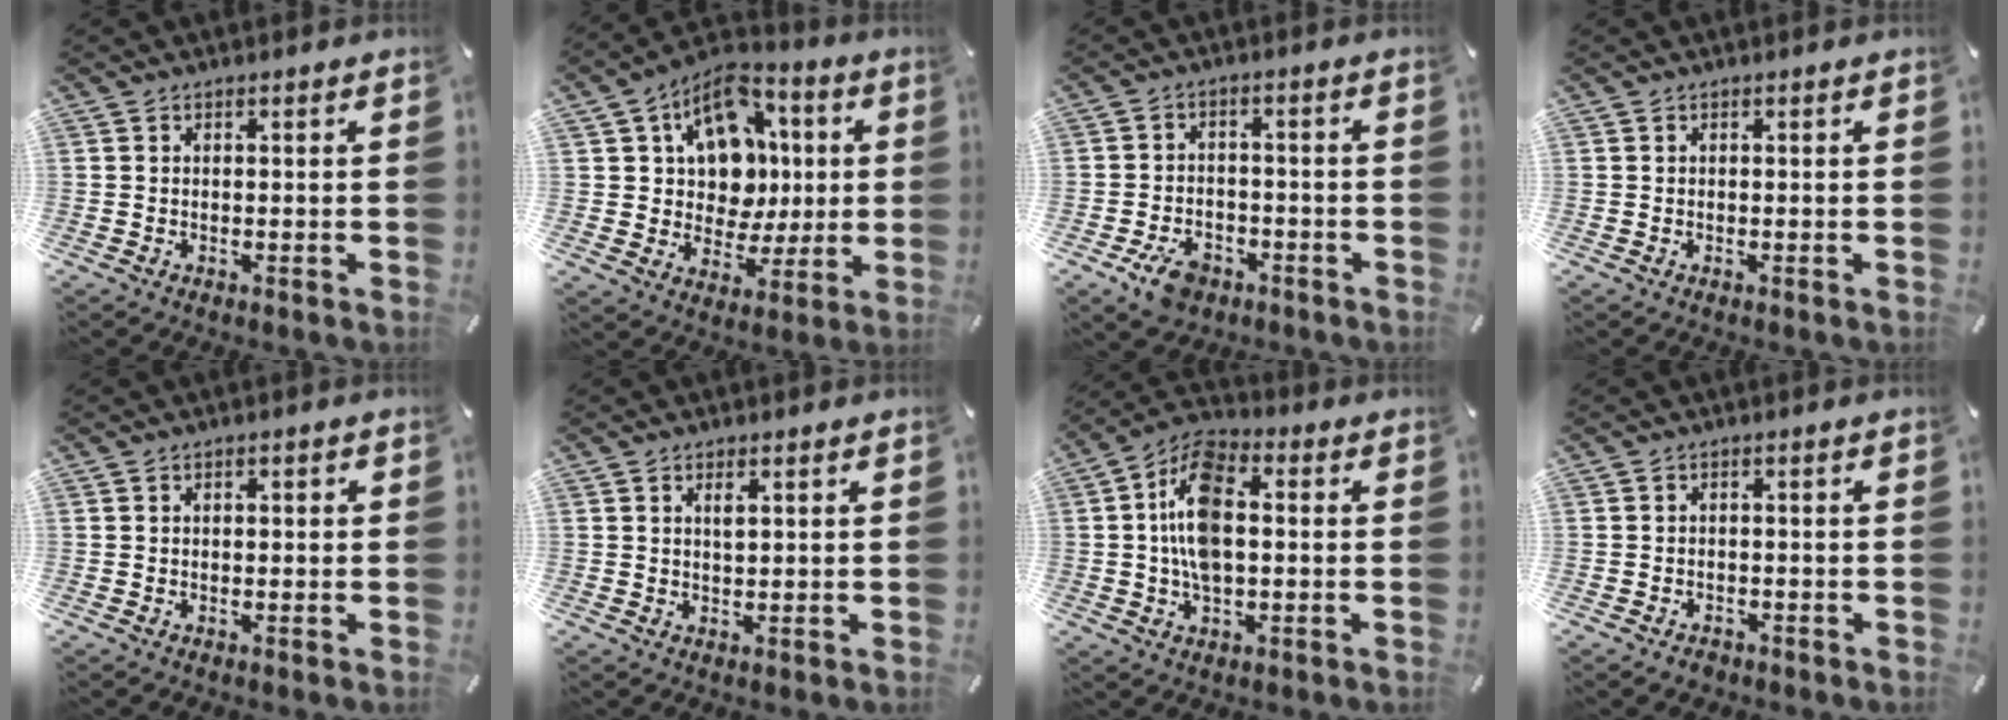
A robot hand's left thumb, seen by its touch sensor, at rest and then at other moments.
{"total": 14.8, "force": [3.7, 12.0, 7.9], "torque": [-0.133, -0.019, 0.075]}
{"total": 6.7, "force": [-3.8, 4.4, 3.2], "torque": [-0.055, 0.017, -0.071]}
{"total": 0.0}
{"total": 1.0, "force": [0.0, 0.7, 0.8], "torque": [-0.014, 0.005, -0.003]}
{"total": 2.0, "force": [0.8, 0.8, 1.6], "torque": [-0.026, -0.002, 0.012]}
{"total": 12.2, "force": [0.3, 7.1, 9.9], "torque": [-0.201, 0.007, 0.006]}
{"total": 1.6, "force": [-1.2, 0.9, 0.5], "torque": [-0.011, 0.006, -0.027]}